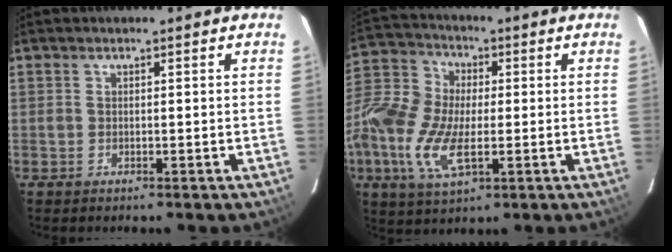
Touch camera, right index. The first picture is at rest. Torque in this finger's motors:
{"motor_torque": [0.52, -0.28, 0.49, 0.21]}